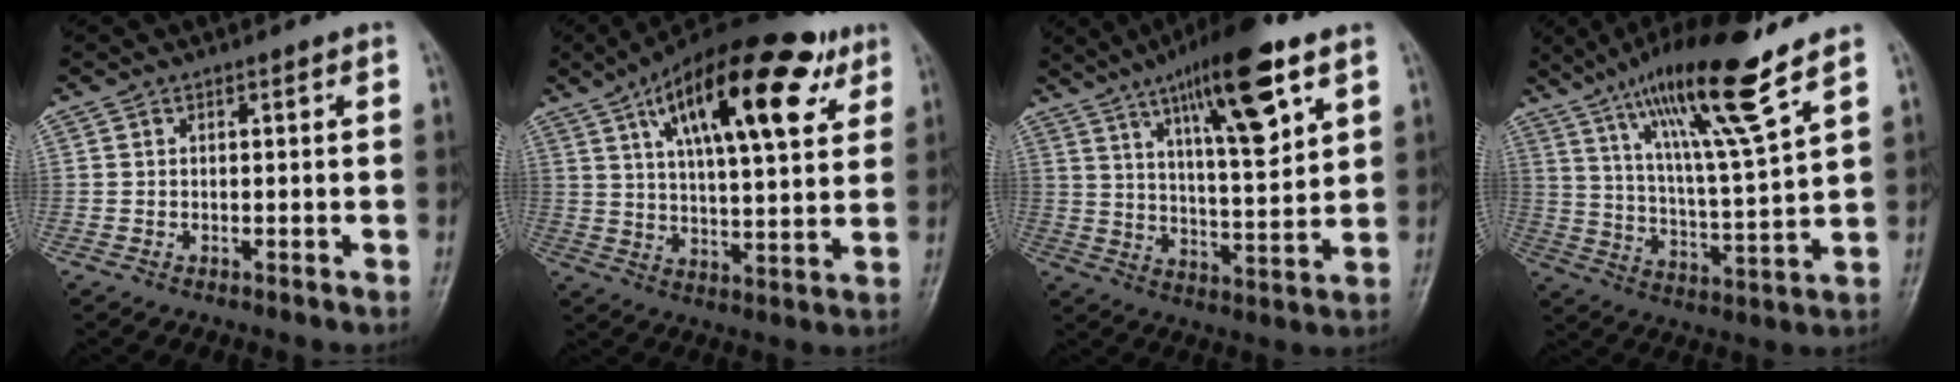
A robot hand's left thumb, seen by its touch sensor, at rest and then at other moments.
{"total": 23.9, "force": [11.1, 9.0, 19.2], "torque": [-0.275, -0.012, 0.172]}
{"total": 18.1, "force": [9.4, 4.2, 14.9], "torque": [-0.224, -0.034, 0.154]}
{"total": 18.3, "force": [11.8, 1.7, 14.0], "torque": [-0.236, -0.055, 0.207]}